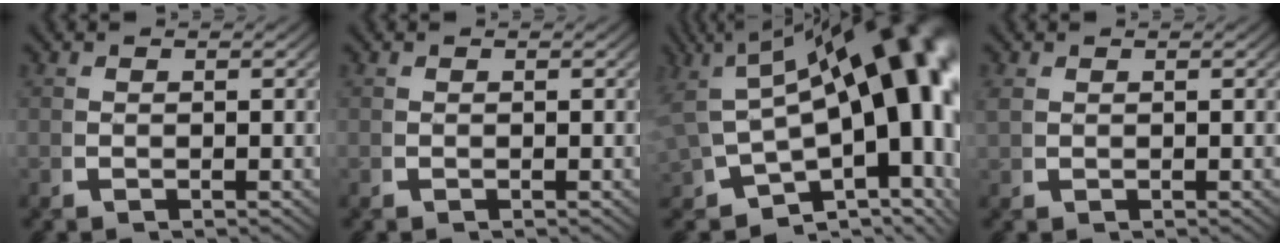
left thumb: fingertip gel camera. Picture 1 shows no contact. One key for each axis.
{"total": 0.0}
{"total": 22.4, "fx": 2.0, "fy": 12.7, "fz": 18.4, "tx": -0.260, "ty": -0.021, "tz": 0.034}
{"total": 0.9, "fx": 0.7, "fy": 0.4, "fz": 0.3, "tx": -0.012, "ty": -0.001, "tz": 0.021}